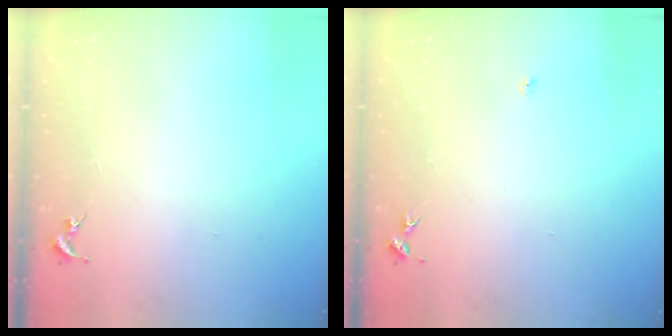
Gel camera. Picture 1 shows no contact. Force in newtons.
{"total": 3.0, "press": 3.0, "slide": 0.4}